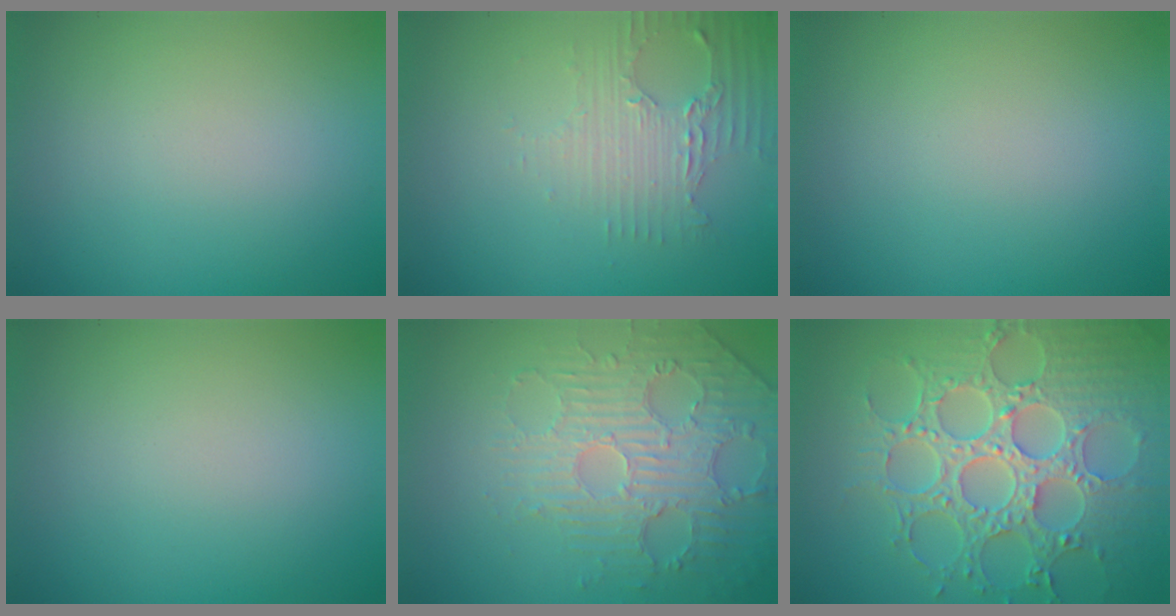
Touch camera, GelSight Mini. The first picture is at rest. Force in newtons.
{"total": 2.7, "press": 2.4, "slide": 1.3}
{"total": 0.0}
{"total": 0.0}
{"total": 4.9, "press": 3.7, "slide": 3.2}
{"total": 8.3, "press": 6.5, "slide": 5.1}